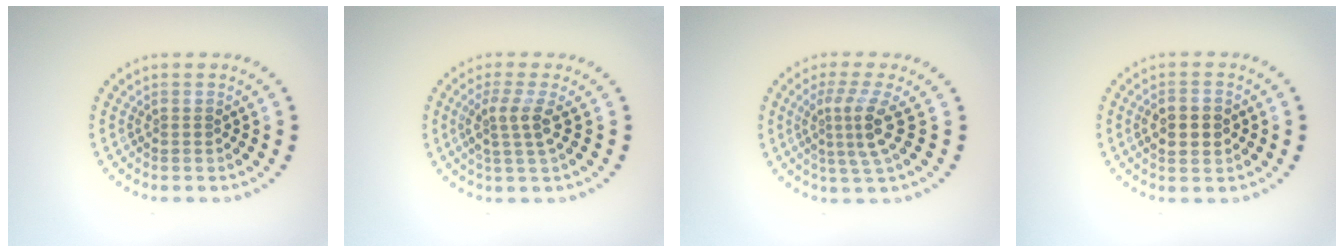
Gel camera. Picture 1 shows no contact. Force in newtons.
{"total": 2.6, "press": 2.0, "slide": 1.7}
{"total": 3.4, "press": 2.4, "slide": 2.5}
{"total": 3.7, "press": 3.7, "slide": 0.1}